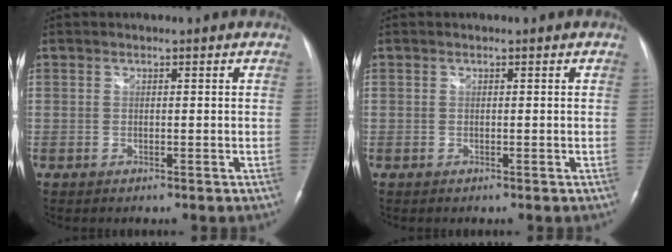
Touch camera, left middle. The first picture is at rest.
{"total": 0.0}